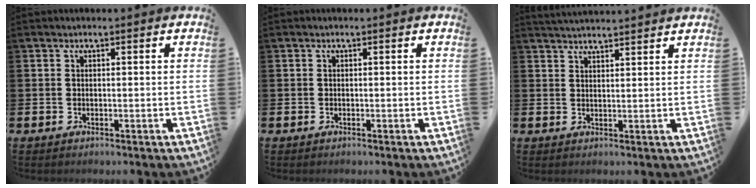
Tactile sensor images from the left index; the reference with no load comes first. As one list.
[{"total": 0.0}, {"total": 3.0, "force": [3.0, -0.1, 0.0], "torque": [-0.008, -0.013, 0.055]}]